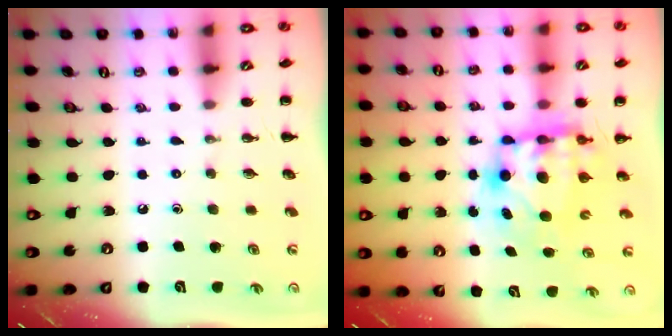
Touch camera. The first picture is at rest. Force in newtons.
{"total": 10.0, "press": 9.8, "slide": 1.9}